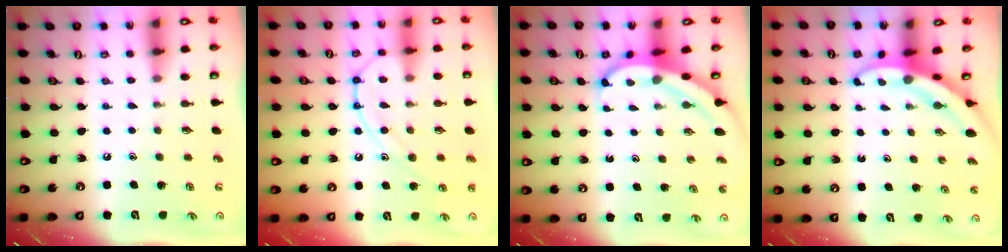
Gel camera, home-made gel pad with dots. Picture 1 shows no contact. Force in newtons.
{"total": 13.2, "press": 13.2, "slide": 1.2}
{"total": 5.7, "press": 5.7, "slide": 0.6}
{"total": 3.1, "press": 3.1, "slide": 0.3}